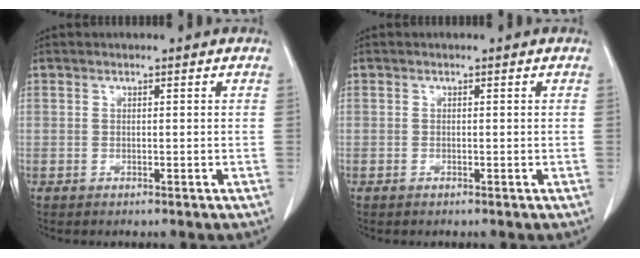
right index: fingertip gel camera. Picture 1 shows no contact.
{"total": 0.0}